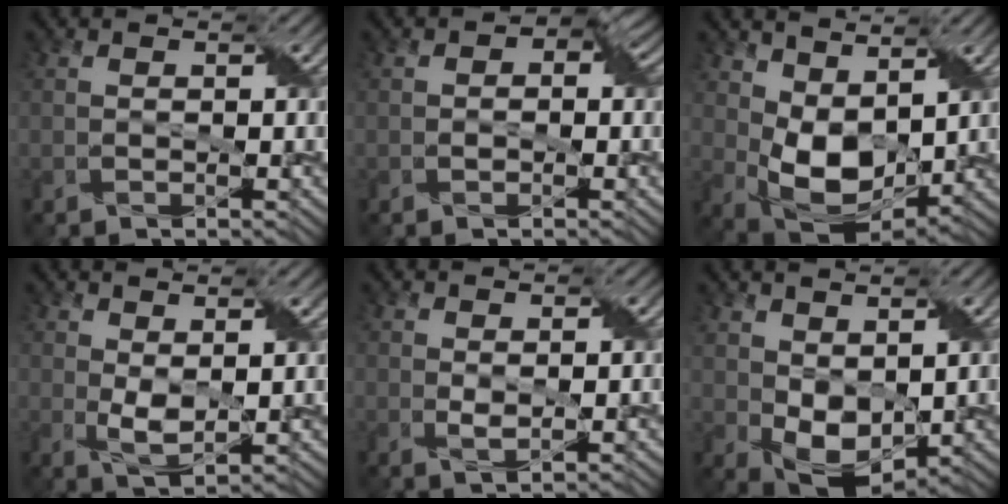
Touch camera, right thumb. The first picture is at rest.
{"total": 3.1, "force": [0.1, 2.2, 2.2], "torque": [-0.024, 0.000, -0.003]}
{"total": 8.8, "force": [2.5, 5.4, 6.5], "torque": [-0.145, -0.006, 0.051]}
{"total": 4.0, "force": [1.3, 1.8, 3.3], "torque": [-0.075, -0.003, 0.027]}
{"total": 1.5, "force": [0.6, 0.8, 1.1], "torque": [-0.026, -0.003, 0.015]}
{"total": 6.7, "force": [1.5, 4.2, 4.9], "torque": [-0.118, -0.007, 0.034]}